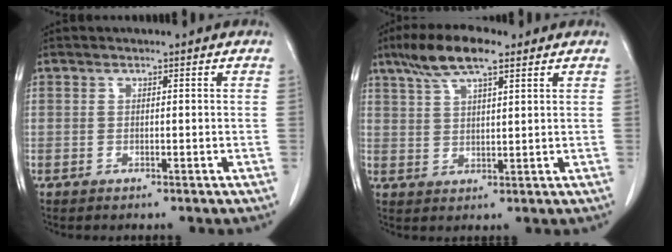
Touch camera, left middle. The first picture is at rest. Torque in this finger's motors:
{"motor_torque": [1.18, -0.96, 0.09, 0.04]}